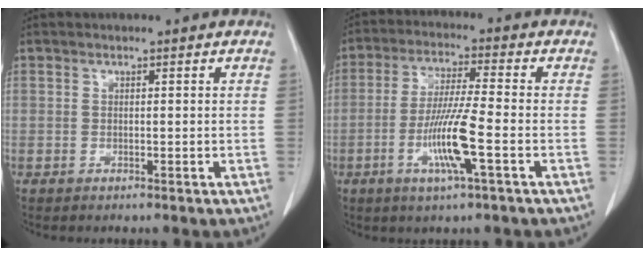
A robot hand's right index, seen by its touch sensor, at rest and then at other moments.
{"total": 9.2, "force": [-3.1, -0.3, 8.6], "torque": [-0.169, -0.011, -0.063]}